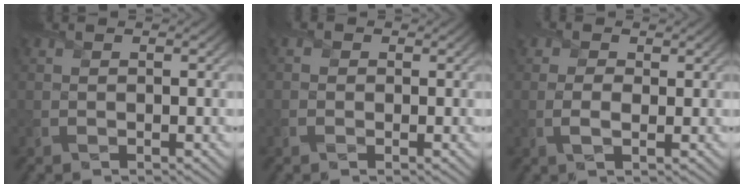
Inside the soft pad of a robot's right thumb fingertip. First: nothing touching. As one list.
[{"total": 1.3, "force": [-0.3, 1.1, 0.7], "torque": [-0.016, -0.001, -0.010]}, {"total": 2.8, "force": [0.2, 1.8, 2.2], "torque": [-0.053, 0.003, 0.000]}]